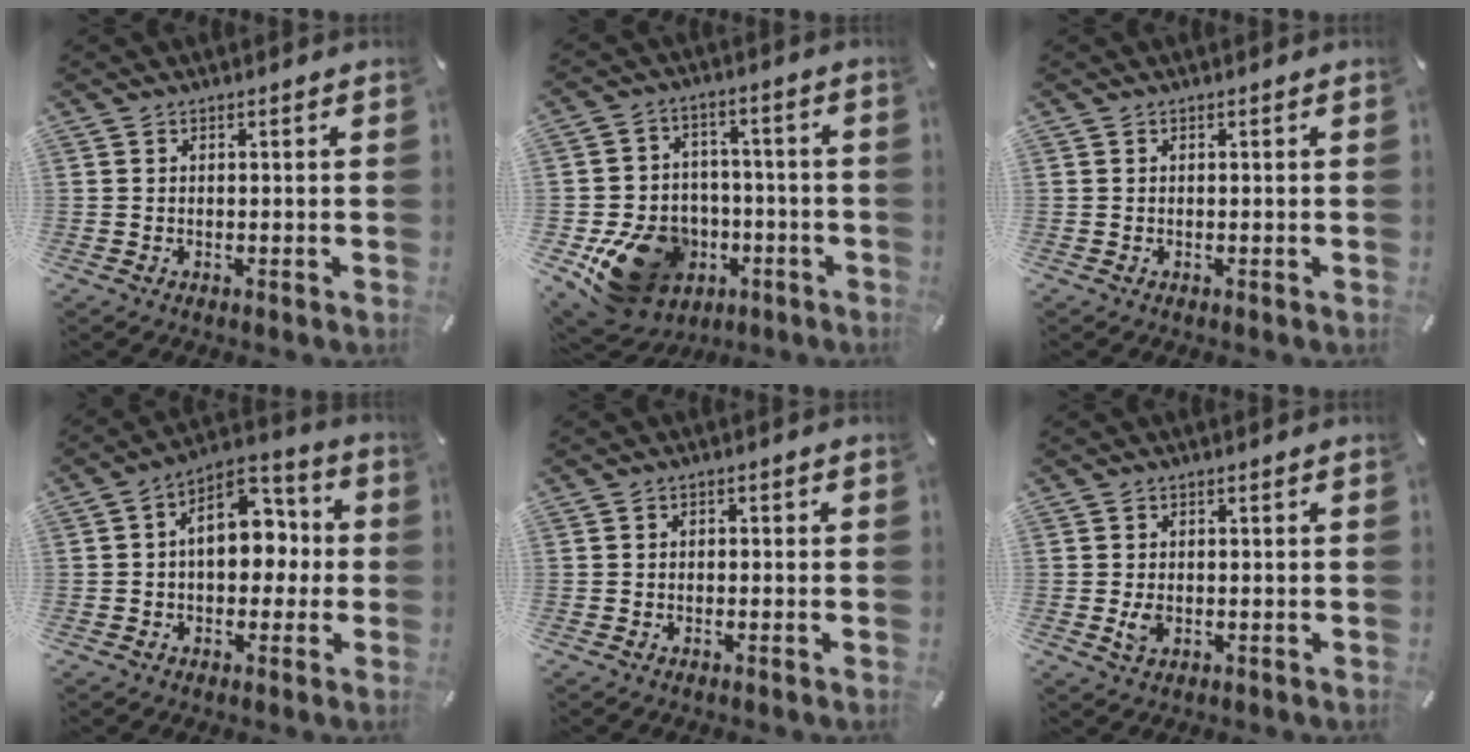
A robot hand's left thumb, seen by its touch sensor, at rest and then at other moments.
{"total": 18.7, "force": [-7.0, 15.0, 8.6], "torque": [-0.145, 0.030, -0.090]}
{"total": 0.0}
{"total": 12.7, "force": [1.7, 8.5, 9.2], "torque": [-0.117, -0.004, 0.031]}
{"total": 0.9, "force": [-0.3, 0.8, 0.4], "torque": [-0.008, 0.004, -0.008]}
{"total": 2.5, "force": [-0.3, 1.7, 1.8], "torque": [-0.032, -0.005, -0.007]}